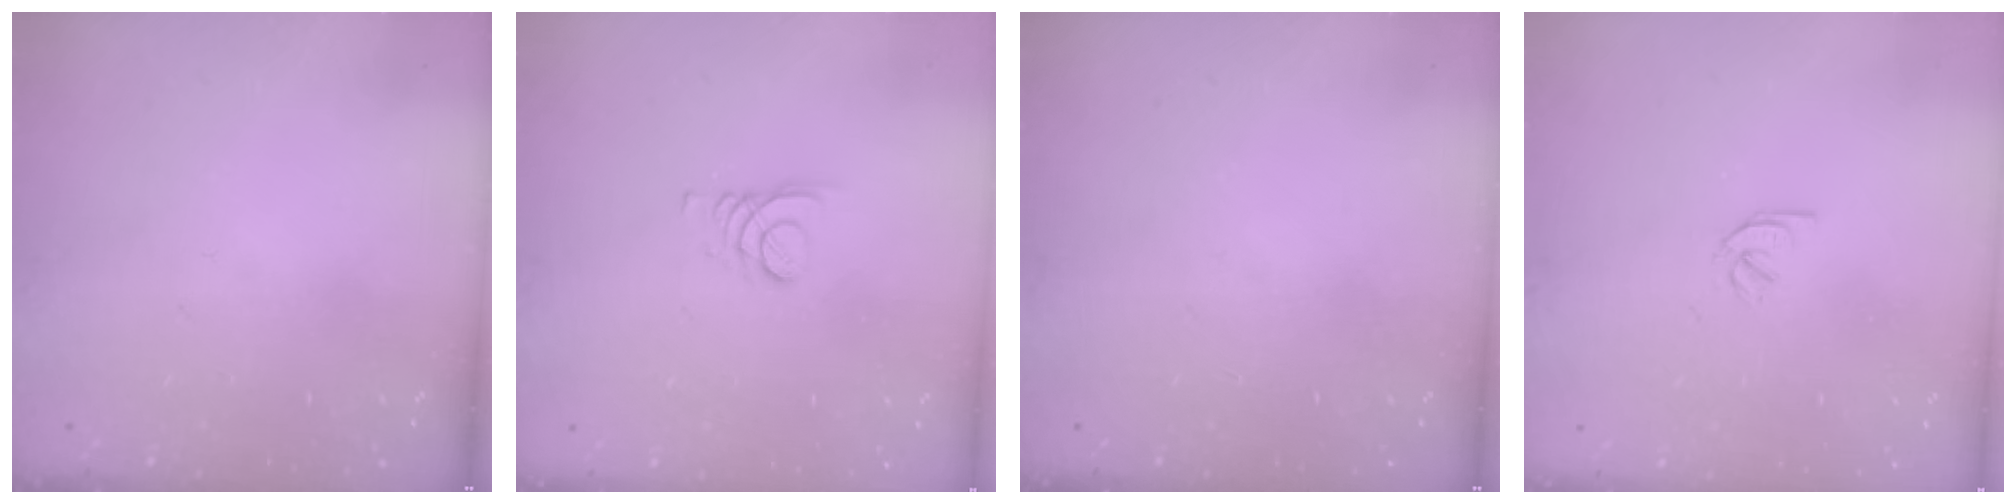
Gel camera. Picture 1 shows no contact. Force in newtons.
{"total": 2.1, "press": 2.1, "slide": 0.1}
{"total": 0.0}
{"total": 2.0, "press": 2.0, "slide": 0.3}